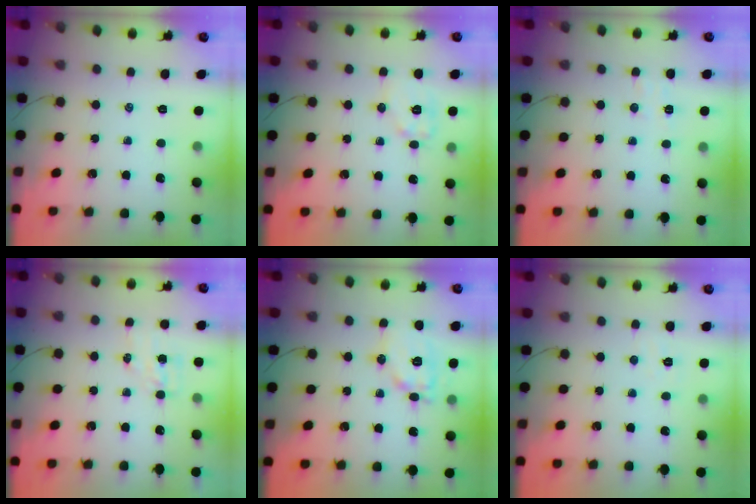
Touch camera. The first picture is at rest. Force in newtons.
{"total": 8.6, "press": 8.6, "slide": 0.1}
{"total": 4.8, "press": 4.7, "slide": 1.0}
{"total": 5.1, "press": 5.0, "slide": 0.8}
{"total": 11.7, "press": 11.7, "slide": 0.6}
{"total": 3.2, "press": 3.1, "slide": 0.7}